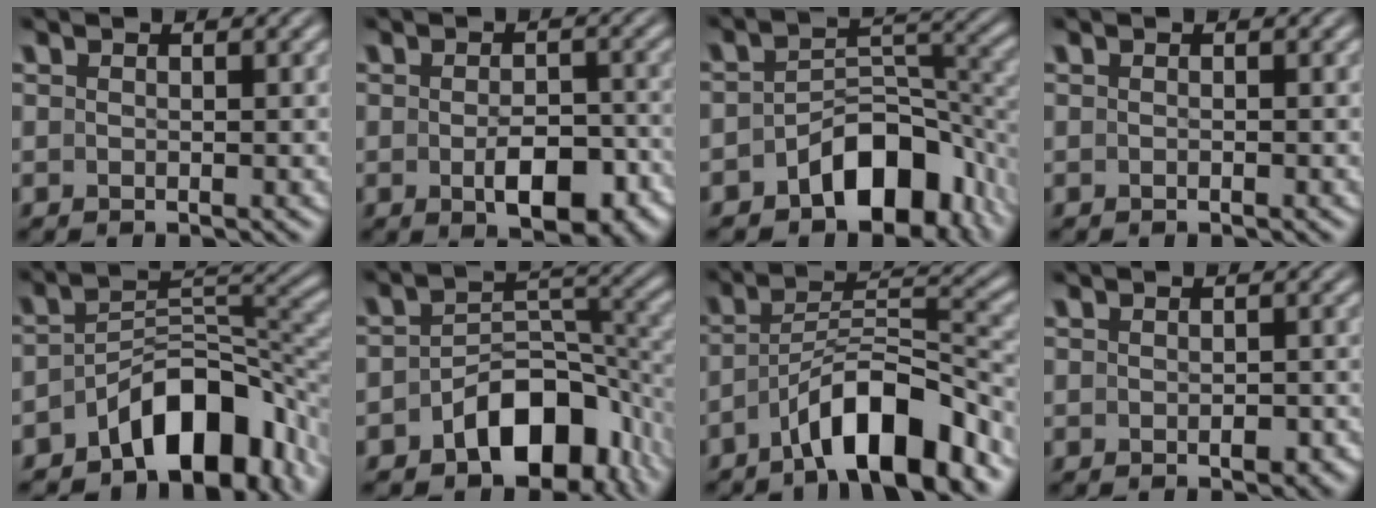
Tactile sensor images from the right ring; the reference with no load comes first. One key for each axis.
{"total": 5.2, "fx": -2.4, "fy": 2.2, "fz": 4.0, "tx": -0.048, "ty": -0.014, "tz": -0.033}
{"total": 8.5, "fx": -5.2, "fy": 4.5, "fz": 4.9, "tx": -0.077, "ty": -0.020, "tz": -0.071}
{"total": 0.0}
{"total": 11.0, "fx": -6.3, "fy": 5.3, "fz": 7.4, "tx": -0.102, "ty": -0.020, "tz": -0.088}
{"total": 8.6, "fx": -5.2, "fy": 4.7, "fz": 5.0, "tx": -0.079, "ty": -0.023, "tz": -0.068}
{"total": 7.3, "fx": -4.0, "fy": 2.7, "fz": 5.5, "tx": -0.073, "ty": -0.009, "tz": -0.057}
{"total": 1.4, "fx": -0.8, "fy": 0.7, "fz": 0.9, "tx": -0.012, "ty": -0.005, "tz": -0.010}